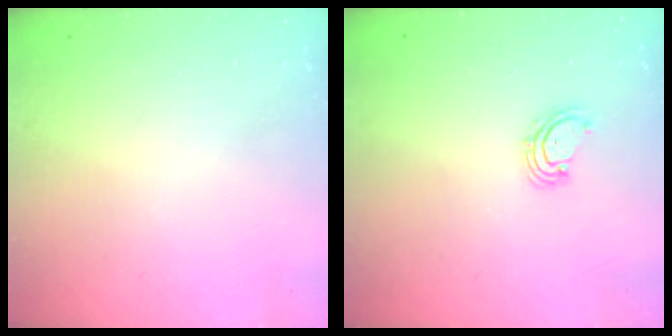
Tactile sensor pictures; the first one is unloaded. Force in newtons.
{"total": 2.8, "press": 2.8, "slide": 0.2}